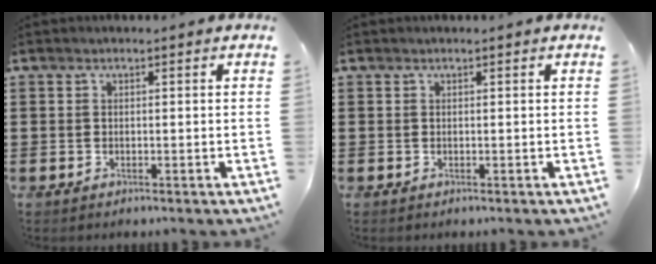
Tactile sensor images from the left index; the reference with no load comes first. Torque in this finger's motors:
{"motor_torque": [0.06, 0.01, 0.05, -0.01]}